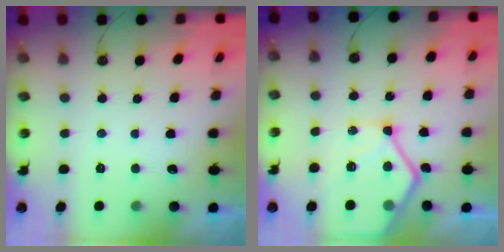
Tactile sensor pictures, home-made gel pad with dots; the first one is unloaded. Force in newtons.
{"total": 15.7, "press": 15.6, "slide": 1.4}